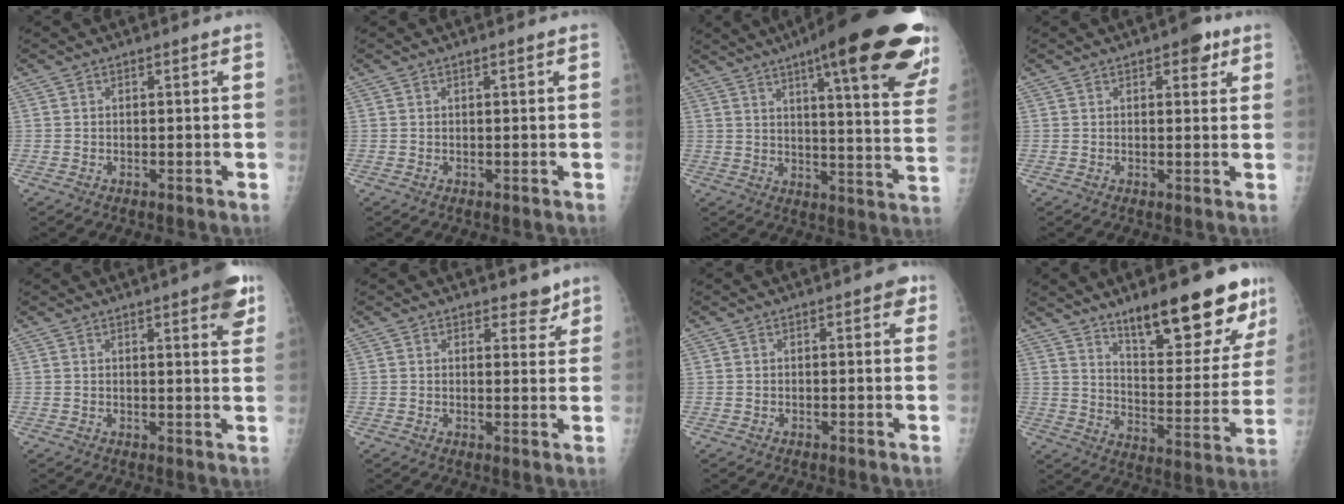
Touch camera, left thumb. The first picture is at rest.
{"total": 0.5, "force": [0.3, 0.1, 0.4], "torque": [-0.005, 0.001, 0.005]}
{"total": 29.0, "force": [17.3, 5.8, 22.6], "torque": [-0.237, -0.043, 0.223]}
{"total": 4.4, "force": [2.4, 2.1, 3.0], "torque": [-0.019, -0.006, 0.025]}
{"total": 7.2, "force": [4.0, 1.7, 5.7], "torque": [-0.058, -0.014, 0.045]}
{"total": 3.6, "force": [2.9, 1.8, 1.0], "torque": [0.013, -0.018, 0.038]}
{"total": 2.3, "force": [1.1, 1.2, 1.7], "torque": [-0.006, 0.001, 0.007]}
{"total": 21.2, "force": [14.4, 6.1, 14.4], "torque": [-0.156, -0.087, 0.218]}